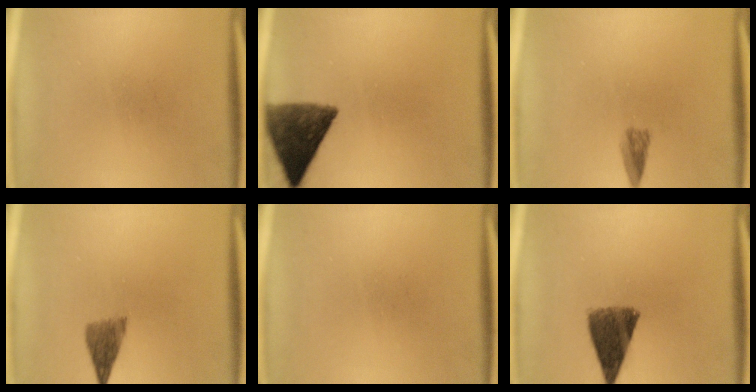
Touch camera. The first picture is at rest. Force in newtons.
{"total": 10.7}
{"total": 2.0}
{"total": 3.6}
{"total": 0.0}
{"total": 8.8}